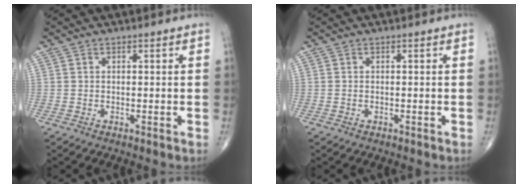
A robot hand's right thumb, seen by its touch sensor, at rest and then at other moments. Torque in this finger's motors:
{"motor_torque": [-0.29, -0.01, -0.08, 0.02, -0.01]}